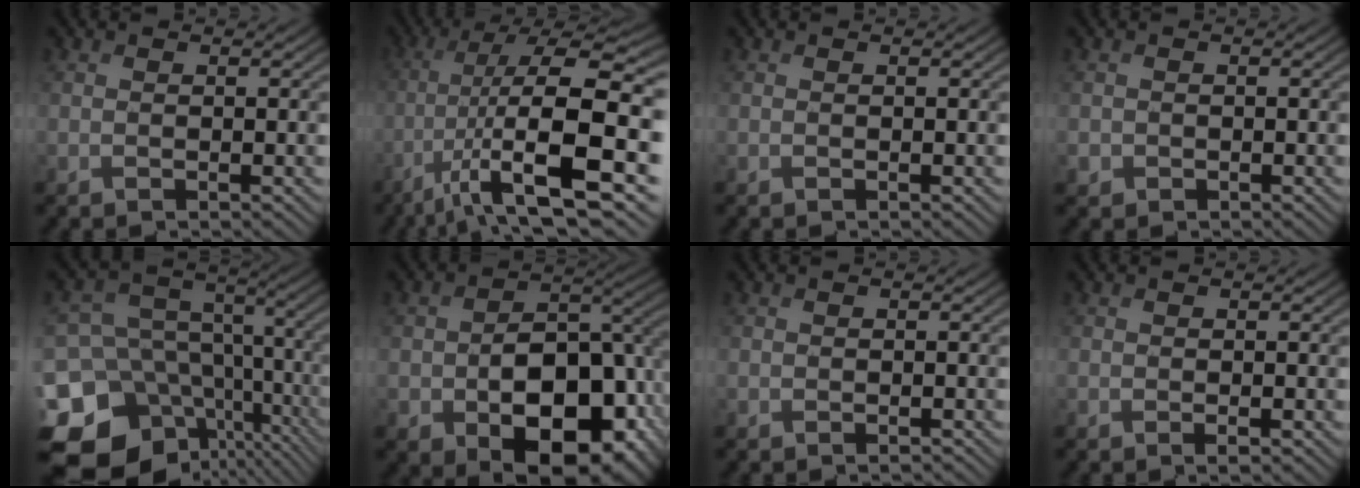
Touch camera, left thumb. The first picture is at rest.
{"total": 15.3, "force": [-5.4, 4.3, 13.6], "torque": [-0.251, -0.011, -0.082]}
{"total": 0.0}
{"total": 1.1, "force": [-0.4, 1.0, 0.1], "torque": [0.000, -0.007, -0.011]}
{"total": 17.9, "force": [-8.2, 13.2, 8.9], "torque": [-0.229, -0.022, -0.104]}
{"total": 16.9, "force": [-6.4, 10.9, 11.2], "torque": [-0.149, -0.039, -0.082]}
{"total": 0.5, "force": [-0.3, 0.4, 0.1], "torque": [-0.001, -0.005, -0.006]}
{"total": 0.8, "force": [-0.3, 0.5, 0.5], "torque": [-0.009, -0.004, -0.005]}